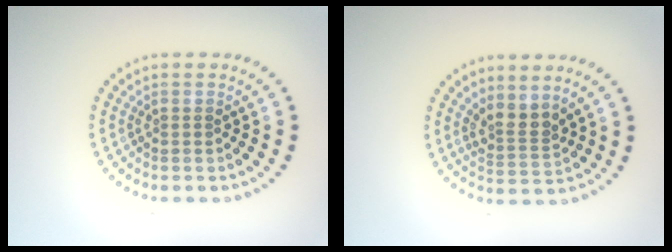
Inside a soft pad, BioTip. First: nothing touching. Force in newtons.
{"total": 2.5, "press": 1.9, "slide": 1.6}